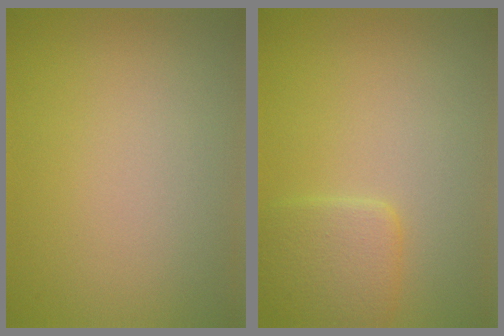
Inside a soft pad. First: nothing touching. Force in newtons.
{"total": 2.6, "press": 2.6, "slide": 0.1}